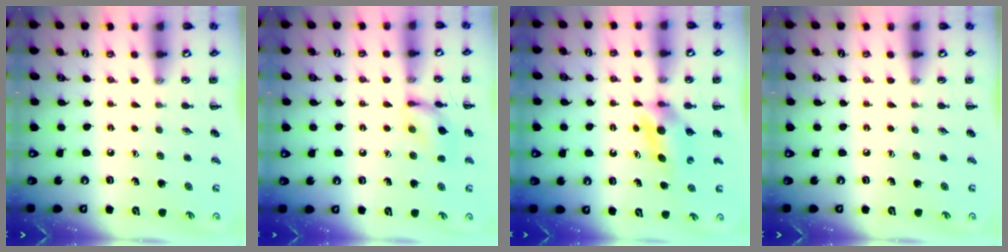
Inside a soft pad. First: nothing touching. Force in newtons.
{"total": 10.5, "press": 10.4, "slide": 0.8}
{"total": 4.5, "press": 4.4, "slide": 0.5}
{"total": 0.0}